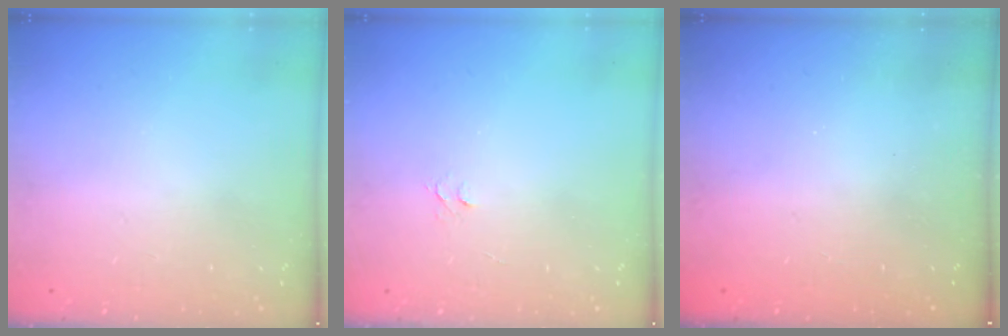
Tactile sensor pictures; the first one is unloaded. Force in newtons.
{"total": 3.7, "press": 3.7, "slide": 0.4}
{"total": 2.3, "press": 2.2, "slide": 0.8}